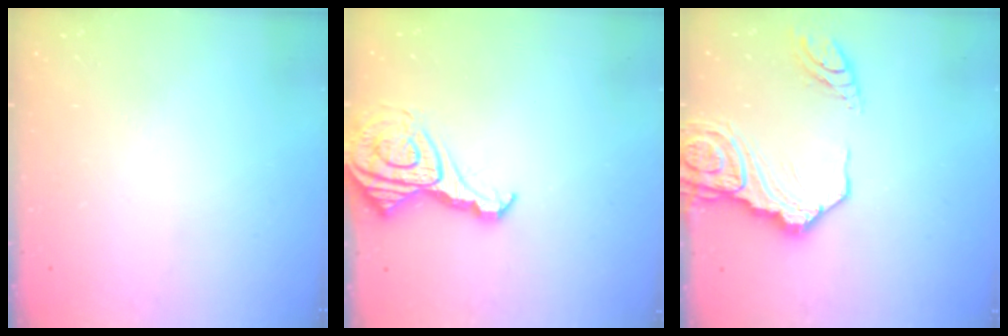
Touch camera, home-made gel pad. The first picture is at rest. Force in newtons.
{"total": 12.8, "press": 12.8, "slide": 1.0}
{"total": 16.6, "press": 16.5, "slide": 2.1}